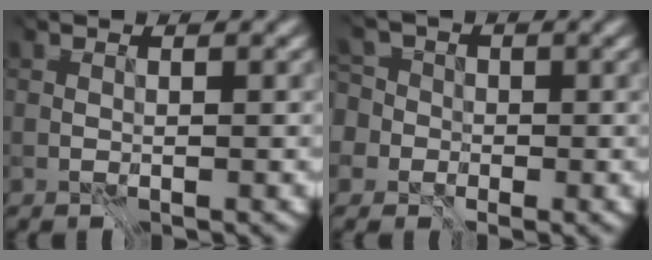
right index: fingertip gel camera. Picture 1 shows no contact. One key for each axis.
{"total": 8.2, "fx": 2.4, "fy": 6.2, "fz": 4.8, "tx": -0.099, "ty": 0.044, "tz": 0.022}